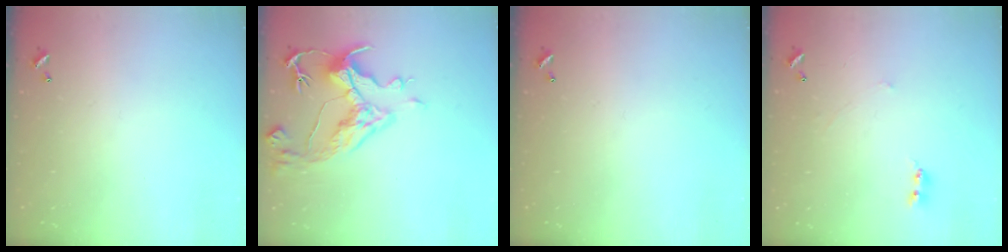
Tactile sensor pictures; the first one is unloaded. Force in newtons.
{"total": 7.1, "press": 6.9, "slide": 1.4}
{"total": 0.0}
{"total": 0.9, "press": 0.8, "slide": 0.3}